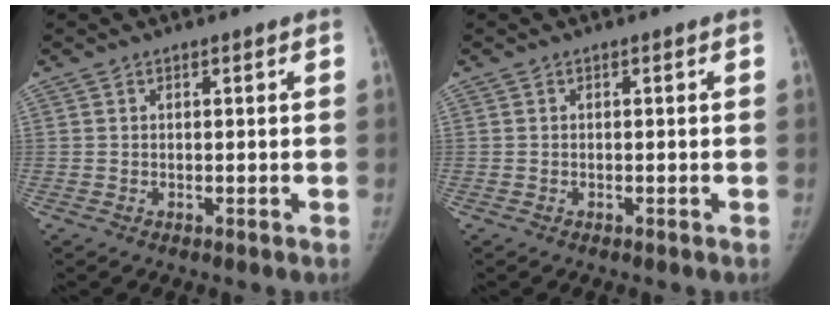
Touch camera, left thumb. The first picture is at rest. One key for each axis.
{"total": 0.0}